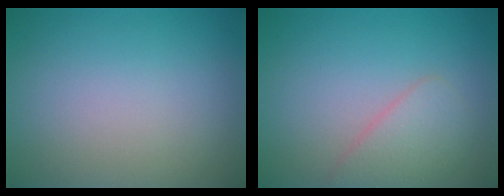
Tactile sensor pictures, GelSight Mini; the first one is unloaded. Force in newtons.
{"total": 2.6, "press": 2.6, "slide": 0.1}